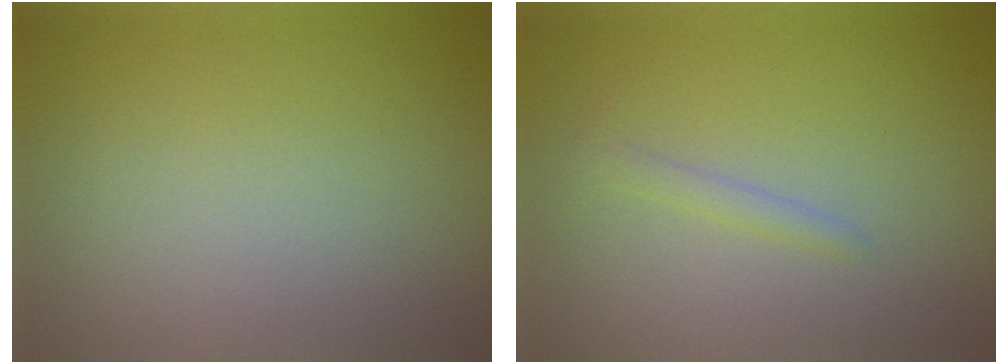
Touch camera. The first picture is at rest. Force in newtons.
{"total": 1.1, "press": 1.1, "slide": 0.1}